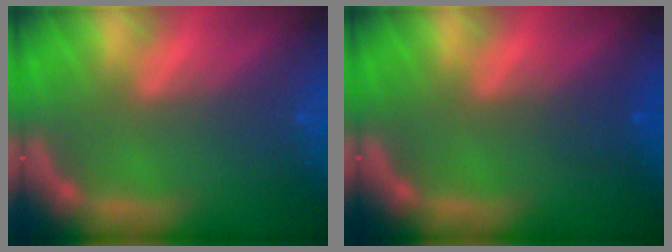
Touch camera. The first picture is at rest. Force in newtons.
{"total": 1.5}